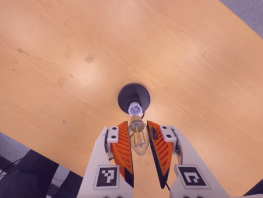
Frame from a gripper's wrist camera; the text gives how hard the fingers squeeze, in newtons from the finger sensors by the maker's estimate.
{"total": 9.7, "left": 8.8, "right": 10.7}